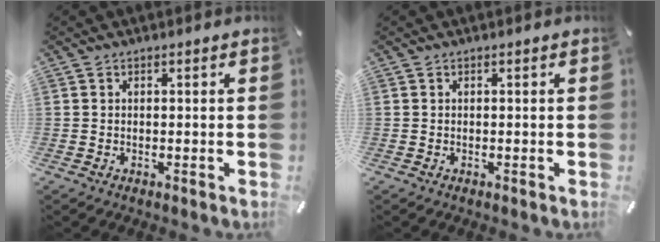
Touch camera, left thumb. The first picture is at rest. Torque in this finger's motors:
{"motor_torque": [0.00, 0.00, 0.00, 0.00, 0.00]}